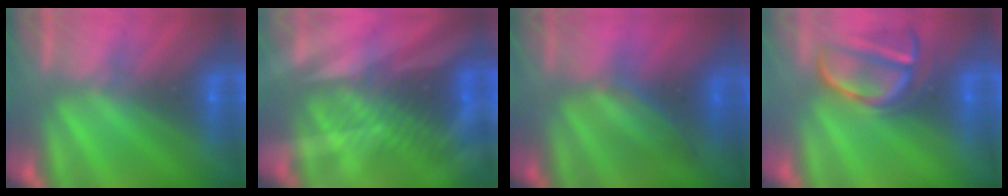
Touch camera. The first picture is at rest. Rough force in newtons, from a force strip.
{"total": 2.8}
{"total": 4.5}
{"total": 4.0}